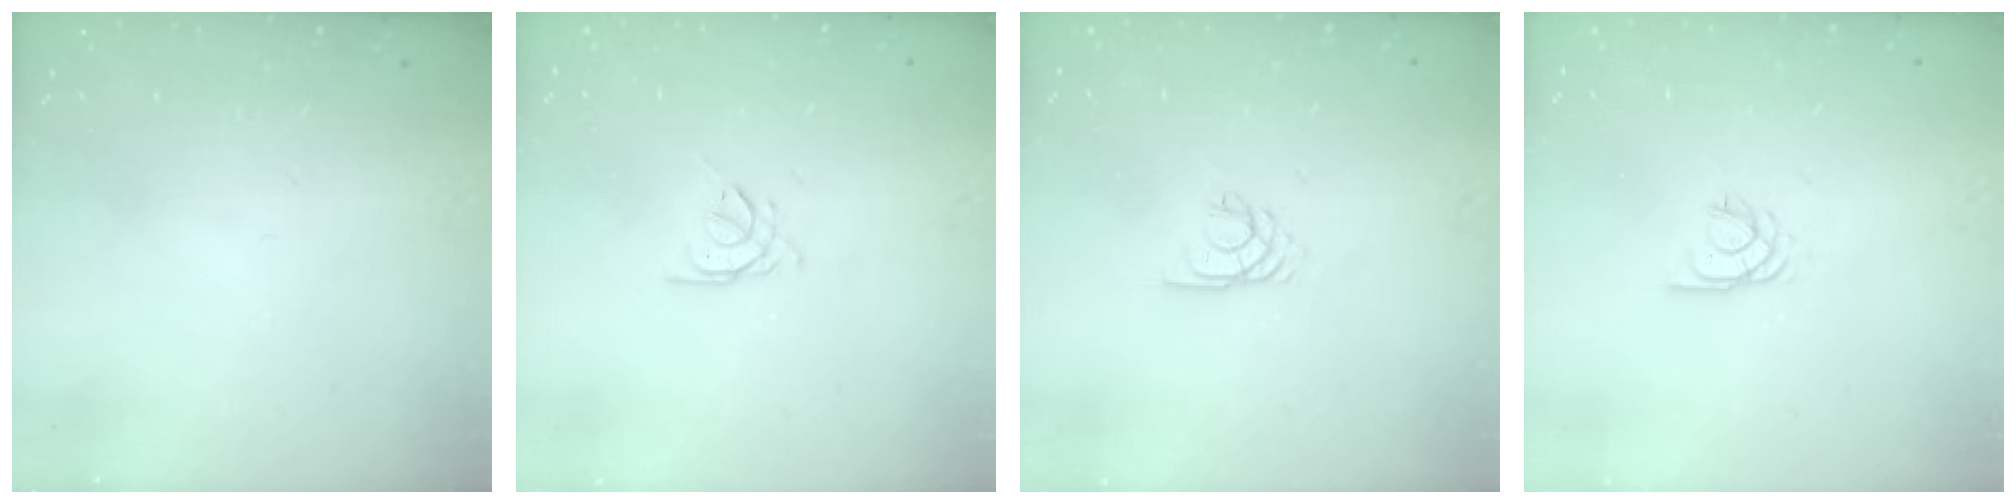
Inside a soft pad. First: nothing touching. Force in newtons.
{"total": 1.9, "press": 1.9, "slide": 0.4}
{"total": 2.1, "press": 2.1, "slide": 0.2}
{"total": 2.2, "press": 2.2, "slide": 0.4}